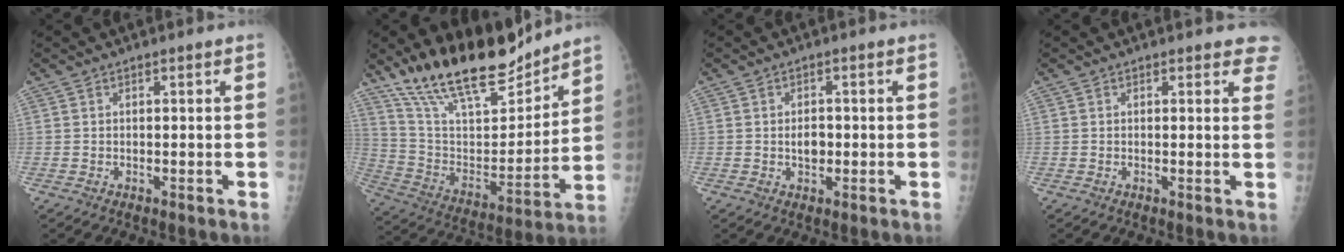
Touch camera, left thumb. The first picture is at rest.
{"total": 21.6, "force": [17.8, 6.8, 10.1], "torque": [-0.139, -0.094, 0.315]}
{"total": 2.7, "force": [-0.3, 1.8, 2.0], "torque": [-0.021, 0.002, -0.003]}
{"total": 3.7, "force": [3.3, 1.6, 0.9], "torque": [0.024, -0.013, 0.015]}